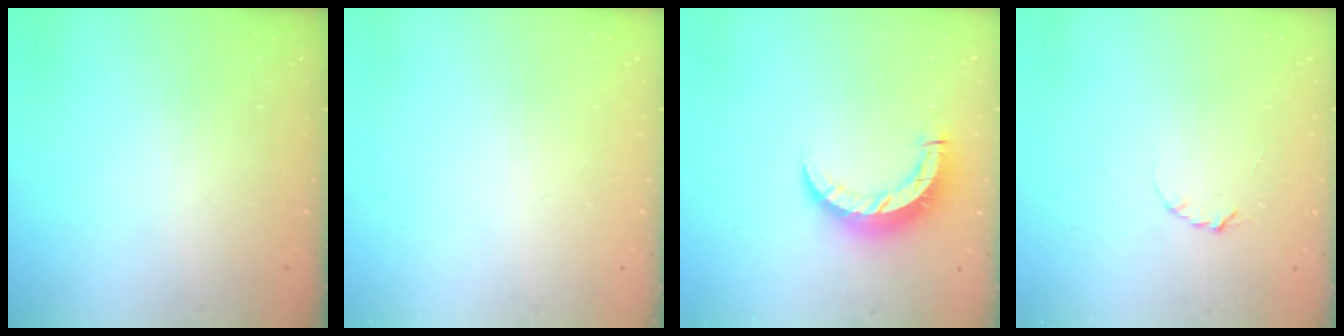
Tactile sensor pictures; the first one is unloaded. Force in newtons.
{"total": 0.0}
{"total": 10.2, "press": 10.1, "slide": 1.0}
{"total": 2.3, "press": 2.3, "slide": 0.4}